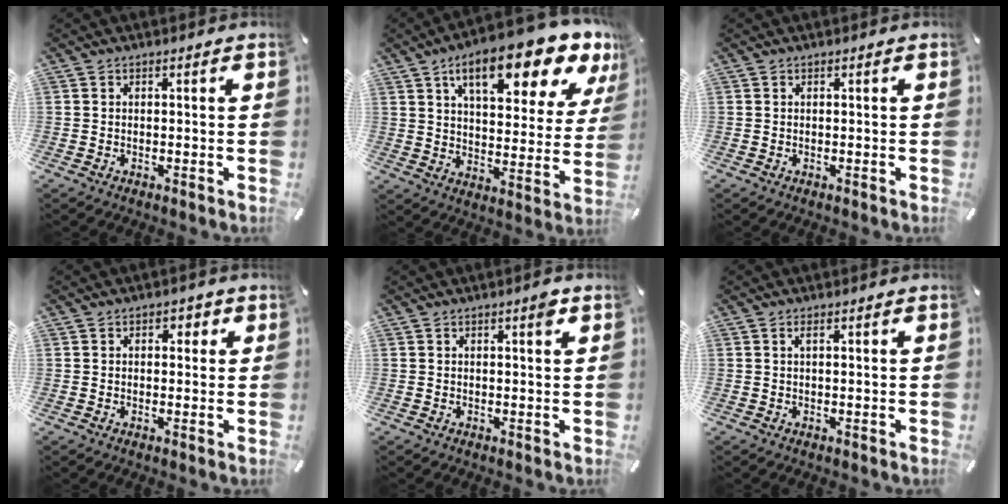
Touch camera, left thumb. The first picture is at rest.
{"total": 18.5, "force": [11.8, 6.9, 12.5], "torque": [-0.177, -0.069, 0.186]}
{"total": 0.0}
{"total": 2.0, "force": [0.6, 1.5, 1.3], "torque": [-0.011, 0.002, 0.005]}
{"total": 2.1, "force": [1.1, 0.4, 1.8], "torque": [-0.021, -0.004, 0.014]}
{"total": 1.2, "force": [0.4, 0.2, 1.1], "torque": [-0.022, 0.000, 0.007]}